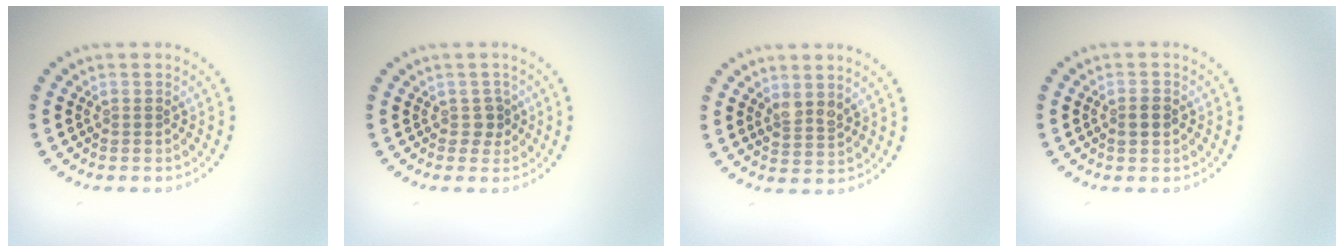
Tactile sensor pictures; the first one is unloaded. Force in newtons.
{"total": 1.3, "press": 1.0, "slide": 0.8}
{"total": 1.7, "press": 1.4, "slide": 1.0}
{"total": 1.2, "press": 1.2, "slide": 0.1}